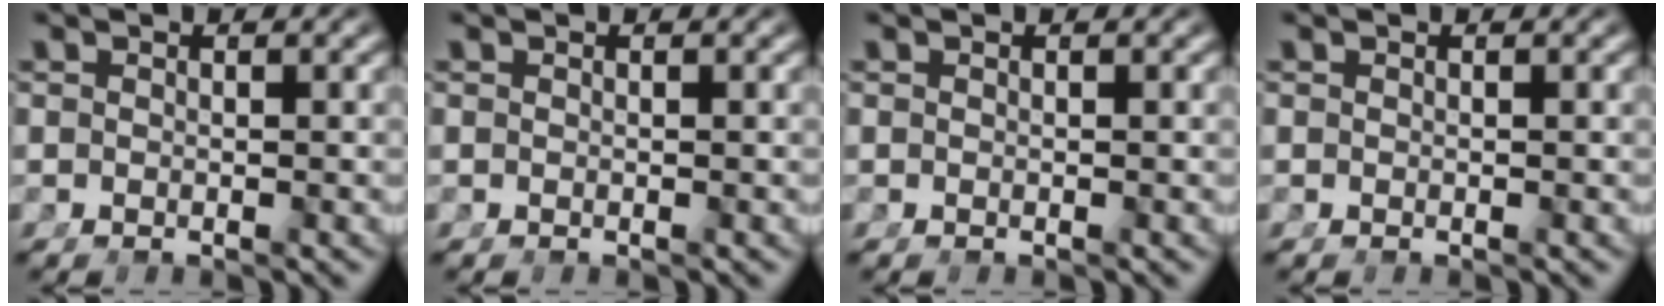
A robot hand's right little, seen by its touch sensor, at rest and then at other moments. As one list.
[{"total": 0.0}, {"total": 0.0}, {"total": 0.0}]